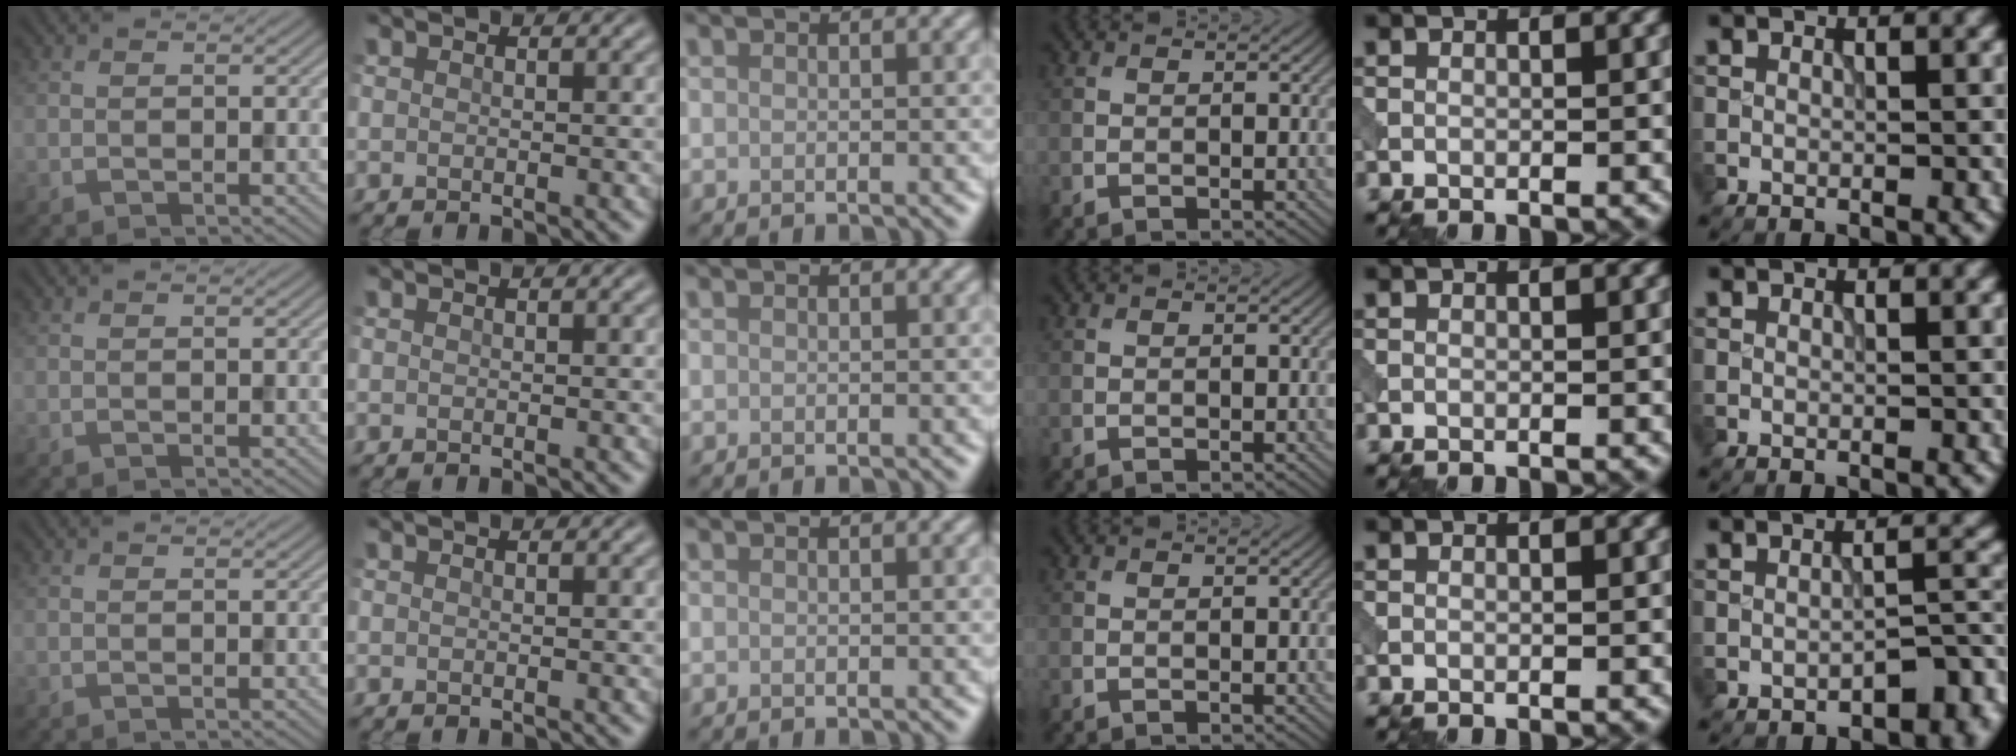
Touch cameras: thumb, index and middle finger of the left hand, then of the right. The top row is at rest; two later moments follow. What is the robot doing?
{"motion": "pour", "object": "beaker"}